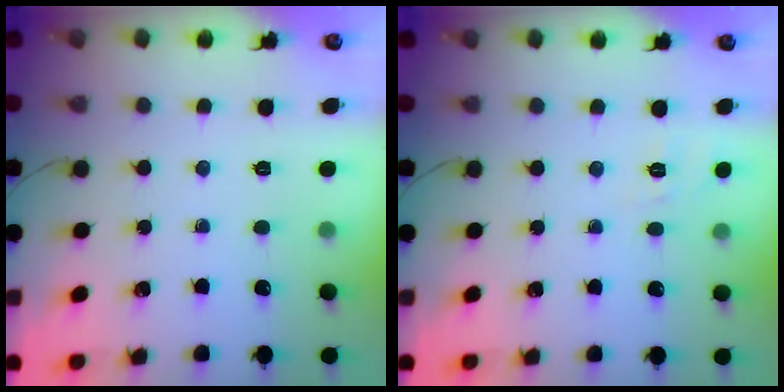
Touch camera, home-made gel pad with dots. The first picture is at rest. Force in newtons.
{"total": 3.2, "press": 2.7, "slide": 1.8}